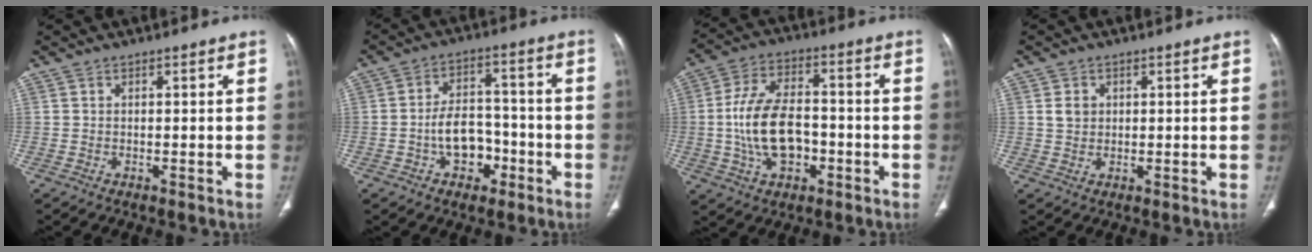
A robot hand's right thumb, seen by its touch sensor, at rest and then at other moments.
{"total": 9.0, "force": [-3.3, 6.3, 5.5], "torque": [-0.063, 0.044, -0.052]}
{"total": 14.1, "force": [-2.3, 8.7, 10.9], "torque": [-0.193, 0.027, -0.038]}
{"total": 2.8, "force": [0.8, 2.3, 1.3], "torque": [-0.015, -0.001, 0.017]}